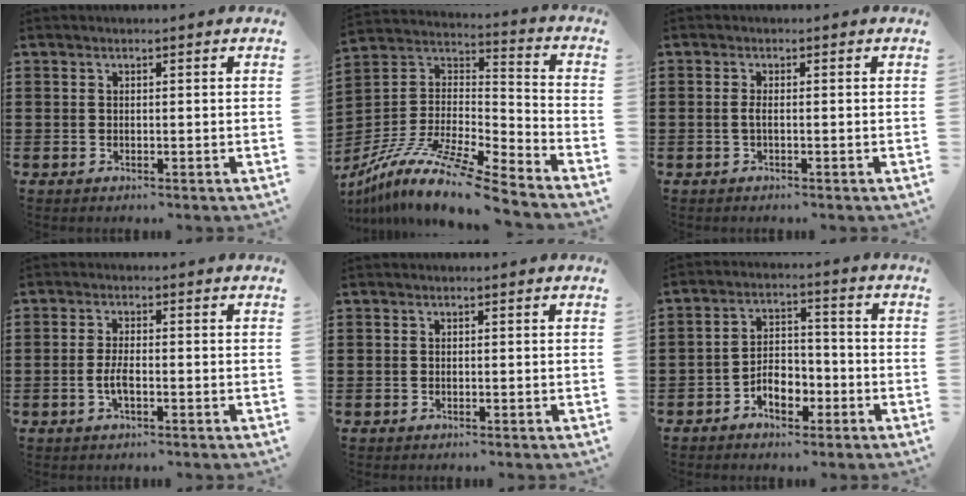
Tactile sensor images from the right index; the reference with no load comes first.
{"total": 13.0, "force": [-10.4, 1.3, 7.8], "torque": [-0.153, 0.010, -0.201]}
{"total": 1.3, "force": [-0.4, 0.2, 1.2], "torque": [-0.039, -0.007, -0.013]}
{"total": 3.0, "force": [-0.8, 0.9, 2.8], "torque": [-0.065, -0.003, -0.020]}
{"total": 0.0}
{"total": 5.7, "force": [-3.0, 3.3, 3.5], "torque": [-0.052, 0.012, -0.056]}